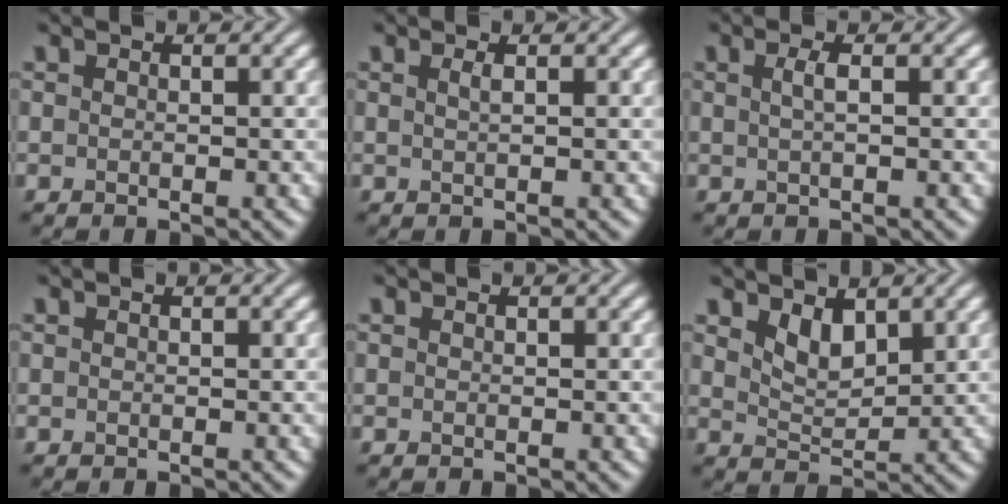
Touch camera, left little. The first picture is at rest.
{"total": 1.0, "force": [0.3, 0.4, 0.8], "torque": [-0.010, 0.003, 0.004]}
{"total": 1.4, "force": [0.3, 0.4, 1.3], "torque": [-0.026, 0.005, 0.003]}
{"total": 0.0}
{"total": 0.0}
{"total": 2.6, "force": [1.6, 1.3, 1.6], "torque": [-0.035, -0.009, 0.033]}